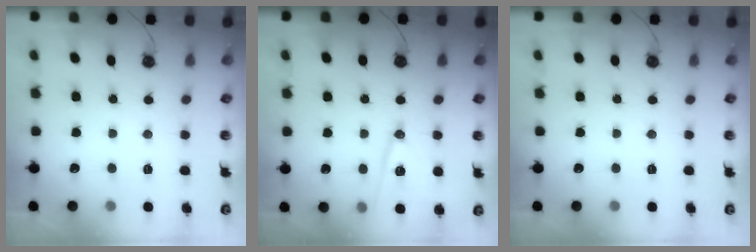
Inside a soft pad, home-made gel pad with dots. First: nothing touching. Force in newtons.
{"total": 12.3, "press": 12.2, "slide": 1.3}
{"total": 0.0}